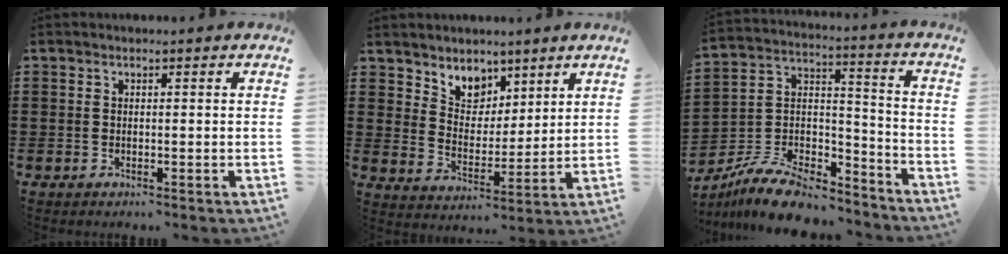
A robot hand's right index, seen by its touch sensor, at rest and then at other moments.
{"total": 5.9, "force": [4.5, 3.7, 0.5], "torque": [-0.032, -0.017, 0.084]}
{"total": 9.5, "force": [-8.1, 3.2, 3.9], "torque": [-0.082, 0.020, -0.159]}